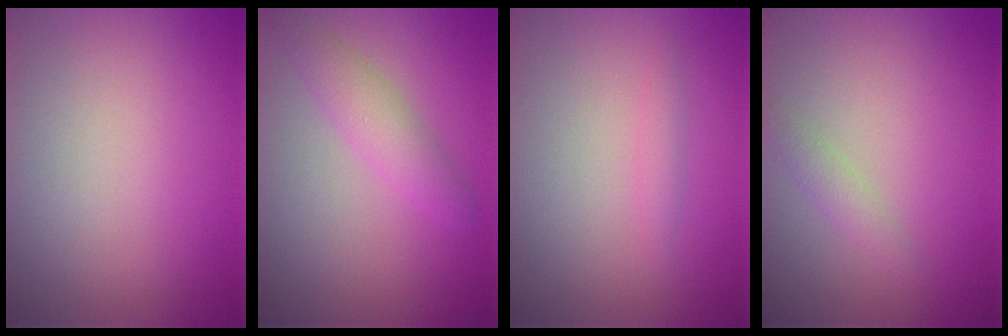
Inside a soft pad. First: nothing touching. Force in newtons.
{"total": 2.7, "press": 2.7, "slide": 0.1}
{"total": 0.9, "press": 0.9, "slide": 0.0}
{"total": 1.2, "press": 1.2, "slide": 0.1}